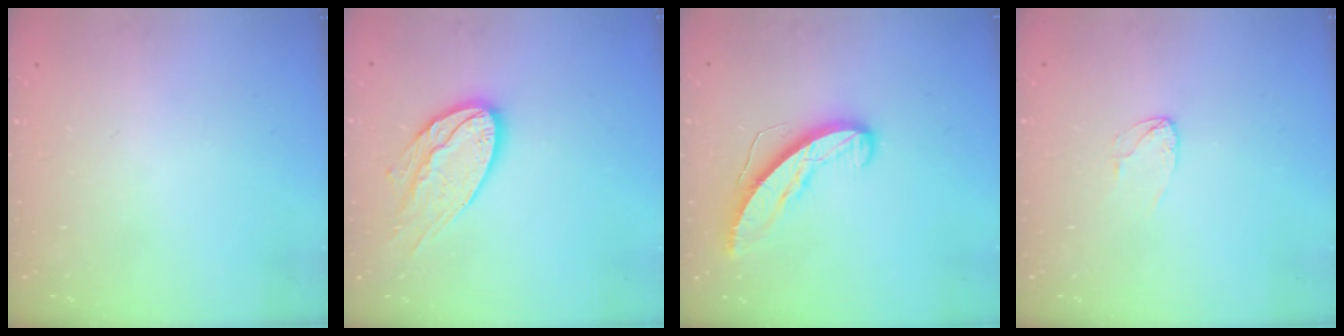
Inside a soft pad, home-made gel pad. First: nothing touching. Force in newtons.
{"total": 15.1, "press": 15.1, "slide": 1.4}
{"total": 8.7, "press": 8.7, "slide": 0.5}
{"total": 3.9, "press": 3.9, "slide": 0.3}